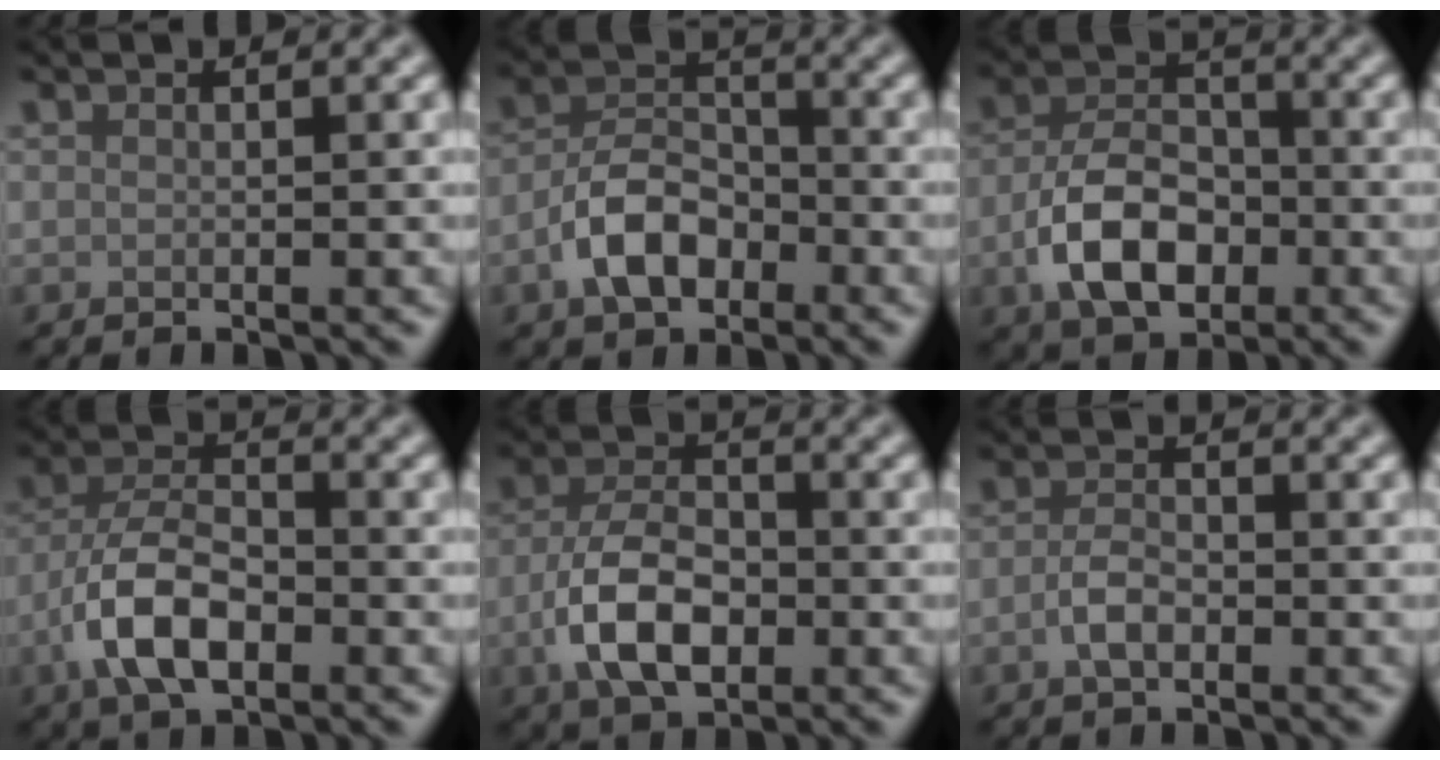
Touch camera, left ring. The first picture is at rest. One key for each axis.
{"total": 5.2, "fx": -2.5, "fy": 3.2, "fz": 3.3, "tx": -0.059, "ty": 0.008, "tz": -0.053}
{"total": 6.8, "fx": -2.3, "fy": 4.2, "fz": 4.8, "tx": -0.093, "ty": -0.001, "tz": -0.047}
{"total": 6.4, "fx": -2.7, "fy": 3.1, "fz": 4.8, "tx": -0.092, "ty": 0.004, "tz": -0.061}
{"total": 6.4, "fx": -2.2, "fy": 3.6, "fz": 4.9, "tx": -0.095, "ty": 0.000, "tz": -0.048}
{"total": 2.3, "fx": -0.9, "fy": 1.2, "fz": 1.7, "tx": -0.036, "ty": 0.002, "tz": -0.022}